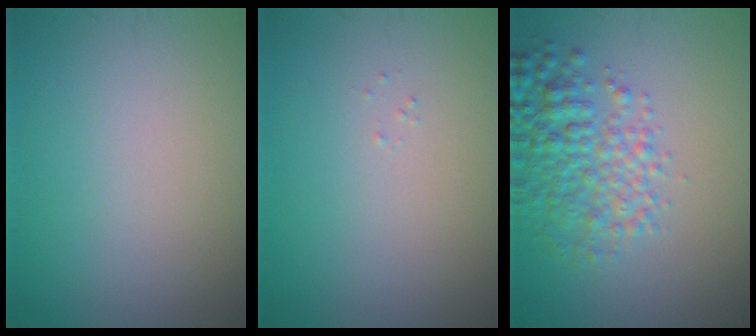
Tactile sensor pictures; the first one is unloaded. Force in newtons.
{"total": 0.0}
{"total": 4.9, "press": 4.9, "slide": 0.2}